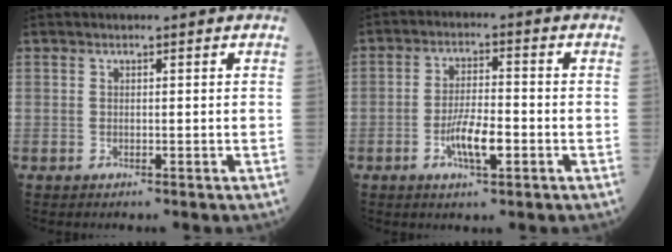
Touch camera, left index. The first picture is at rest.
{"total": 6.0, "force": [-2.3, 1.4, 5.3], "torque": [-0.104, -0.001, -0.043]}